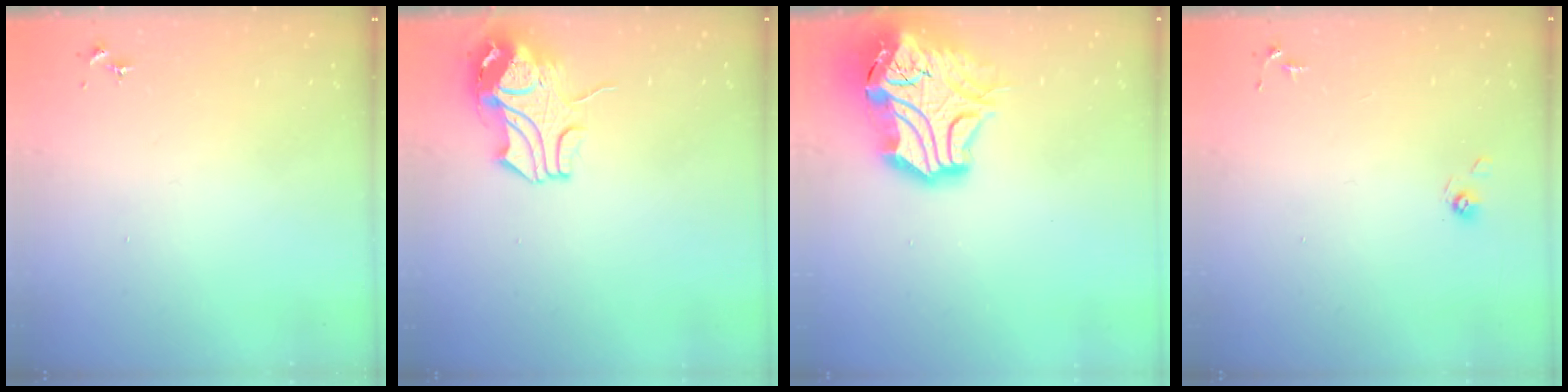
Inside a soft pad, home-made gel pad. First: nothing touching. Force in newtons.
{"total": 10.5, "press": 10.4, "slide": 1.1}
{"total": 19.5, "press": 19.3, "slide": 2.9}
{"total": 4.7, "press": 4.4, "slide": 1.5}